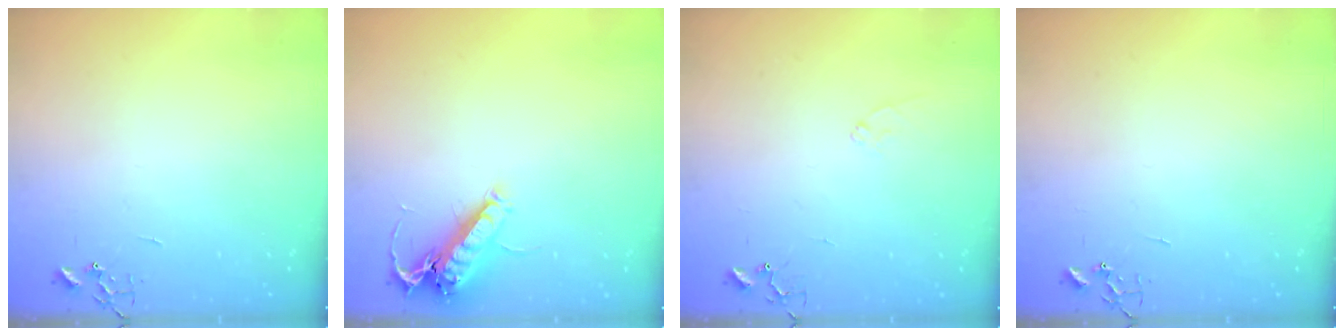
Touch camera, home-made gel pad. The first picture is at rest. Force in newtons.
{"total": 14.1, "press": 14.0, "slide": 1.8}
{"total": 7.5, "press": 7.5, "slide": 0.7}
{"total": 0.0}